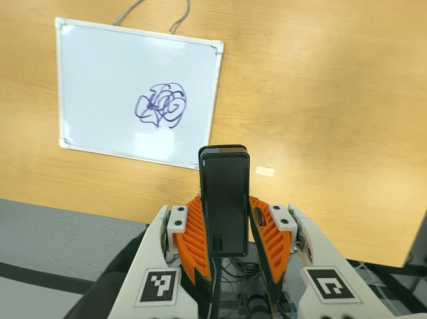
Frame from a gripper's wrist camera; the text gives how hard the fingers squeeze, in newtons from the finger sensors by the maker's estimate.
{"total": 4.7, "left": 3.8, "right": 5.6}